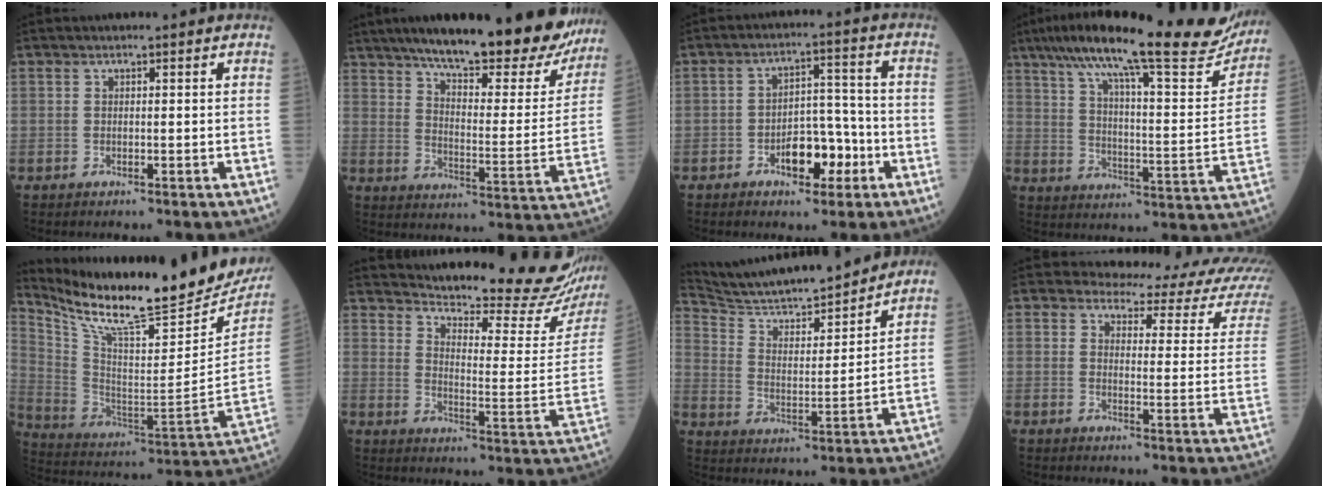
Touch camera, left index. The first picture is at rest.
{"total": 26.1, "force": [21.6, 5.6, 13.6], "torque": [-0.196, -0.025, 0.281]}
{"total": 7.2, "force": [-3.4, 3.7, 5.2], "torque": [-0.080, 0.021, -0.053]}
{"total": 27.5, "force": [22.7, 3.3, 15.1], "torque": [-0.244, -0.013, 0.307]}
{"total": 28.0, "force": [23.9, 4.5, 13.9], "torque": [-0.250, -0.071, 0.352]}
{"total": 24.1, "force": [22.5, 1.5, 8.4], "torque": [-0.122, -0.106, 0.273]}
{"total": 18.0, "force": [16.6, 1.1, 6.9], "torque": [-0.127, -0.002, 0.270]}
{"total": 15.6, "force": [14.2, 4.3, 5.0], "torque": [-0.029, -0.048, 0.126]}